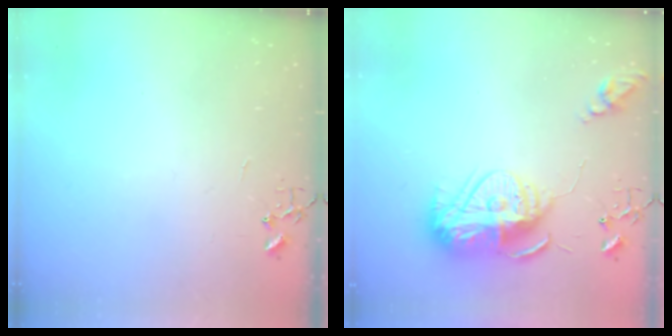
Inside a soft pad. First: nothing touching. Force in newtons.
{"total": 14.4, "press": 14.3, "slide": 1.4}